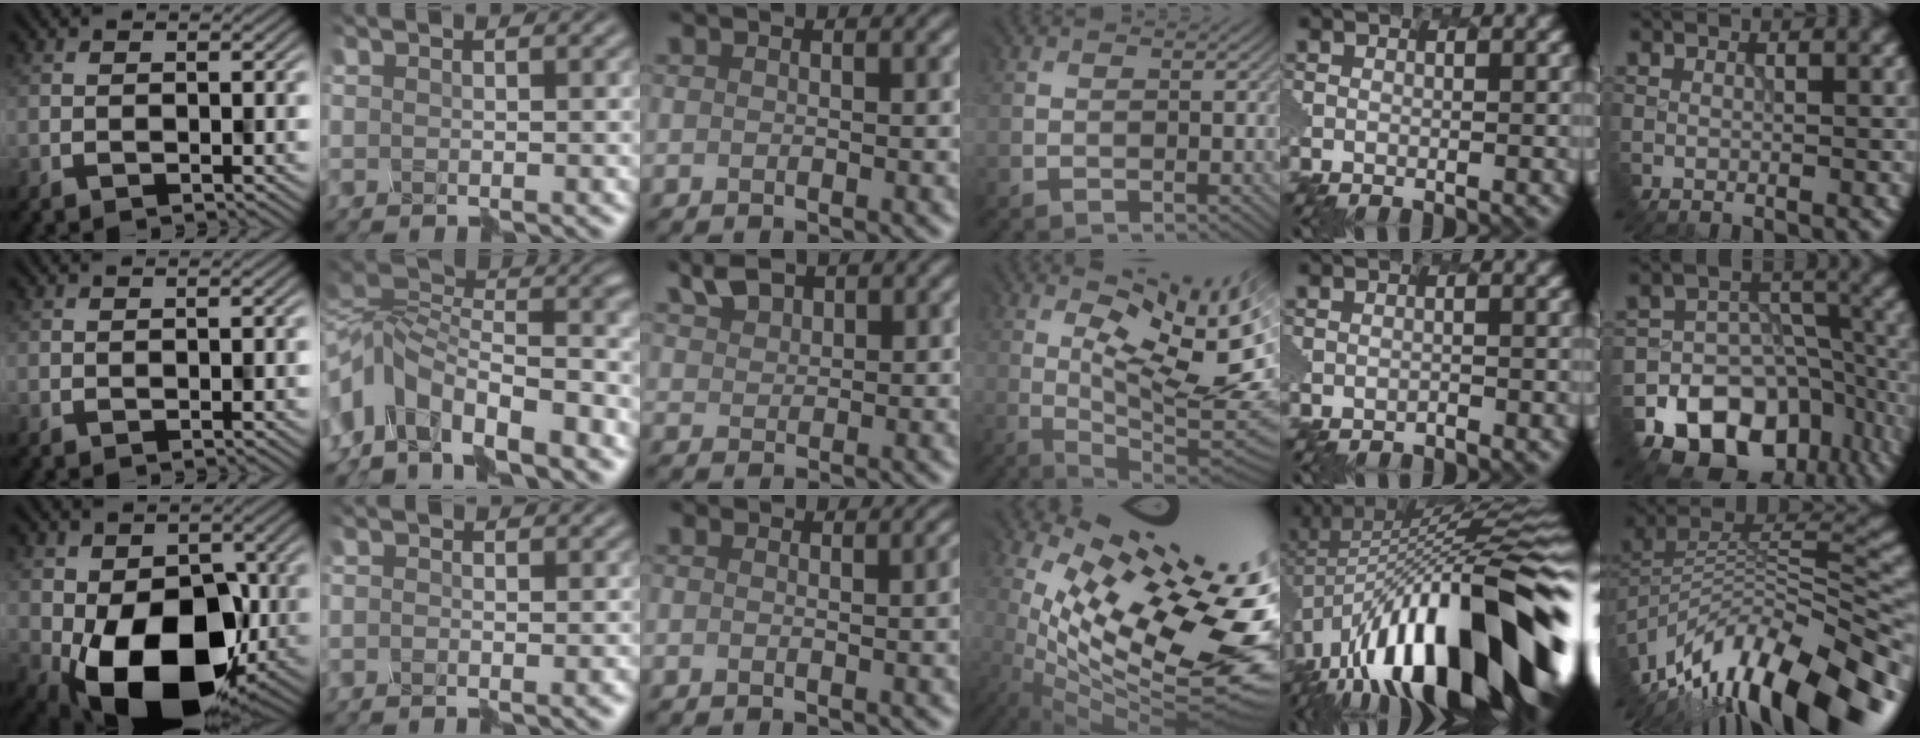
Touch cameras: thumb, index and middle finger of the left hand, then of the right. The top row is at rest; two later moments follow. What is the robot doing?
{"motion": "disassemble", "object": "hinged tin"}